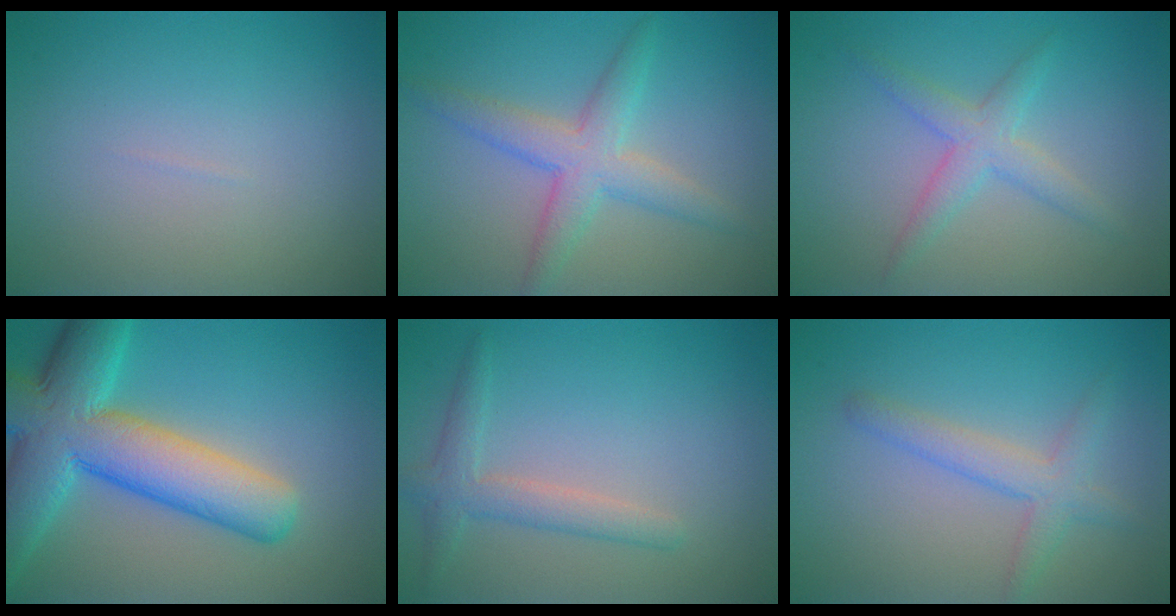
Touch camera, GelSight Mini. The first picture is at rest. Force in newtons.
{"total": 4.1, "press": 4.1, "slide": 0.1}
{"total": 2.8, "press": 2.8, "slide": 0.1}
{"total": 10.9, "press": 10.9, "slide": 0.5}
{"total": 2.6, "press": 2.6, "slide": 0.1}
{"total": 2.8, "press": 2.8, "slide": 0.1}